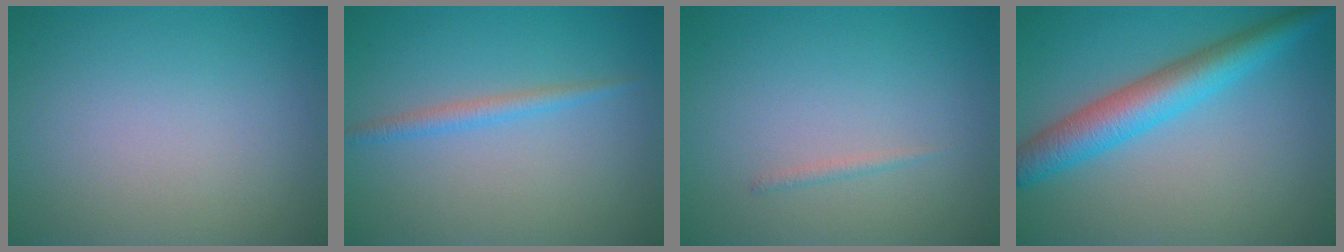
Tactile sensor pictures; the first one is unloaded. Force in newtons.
{"total": 1.6, "press": 1.6, "slide": 0.0}
{"total": 0.6, "press": 0.6, "slide": 0.1}
{"total": 5.5, "press": 5.5, "slide": 0.1}